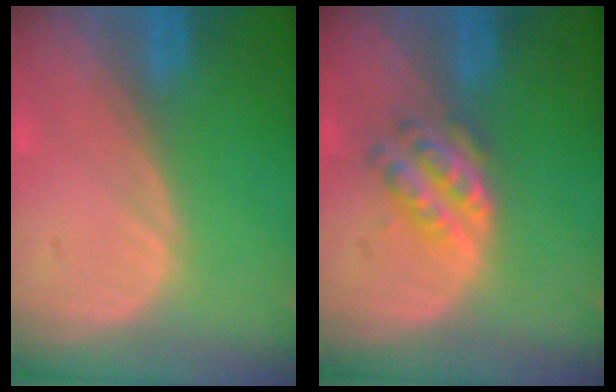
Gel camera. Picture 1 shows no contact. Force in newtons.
{"total": 4.5, "press": 4.4, "slide": 0.8}